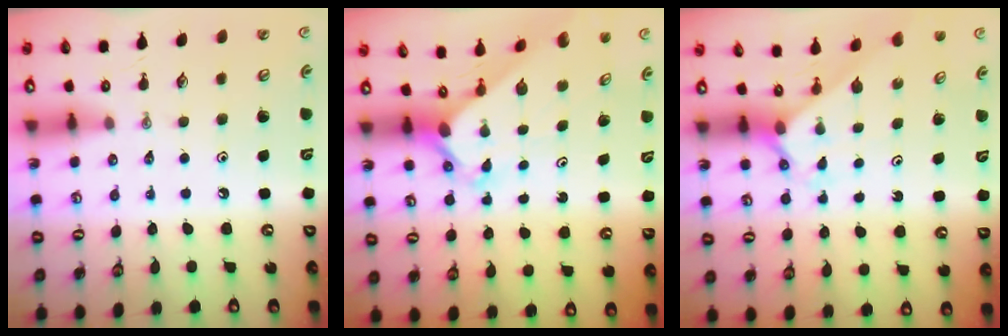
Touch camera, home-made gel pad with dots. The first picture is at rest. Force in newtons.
{"total": 2.3, "press": 2.3, "slide": 0.1}
{"total": 2.1, "press": 2.1, "slide": 0.3}